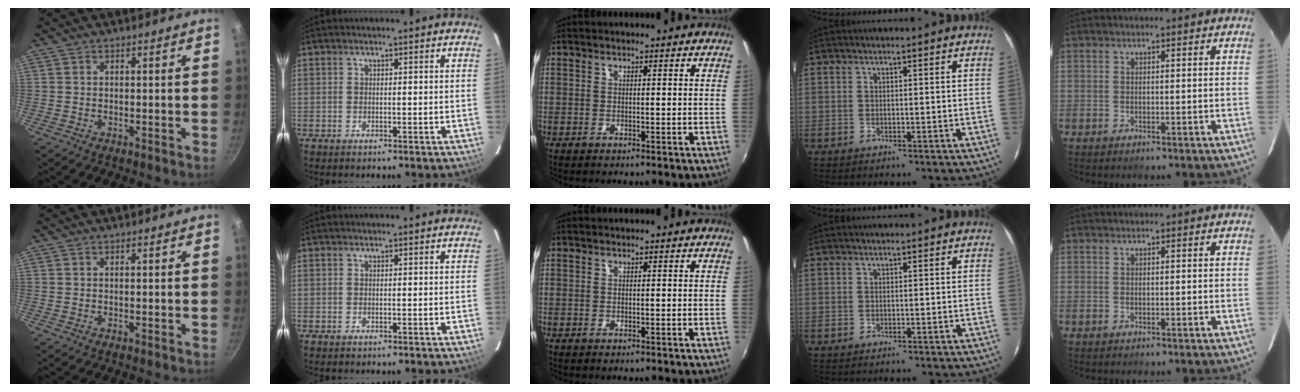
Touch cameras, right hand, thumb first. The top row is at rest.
{}